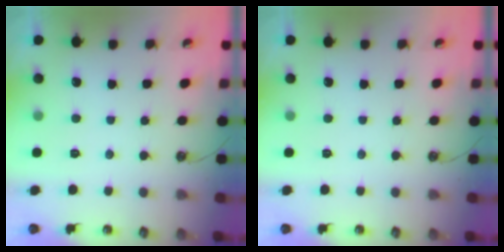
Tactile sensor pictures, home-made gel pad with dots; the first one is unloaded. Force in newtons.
{"total": 0.0}